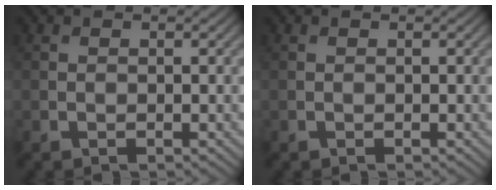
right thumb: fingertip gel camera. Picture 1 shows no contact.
{"total": 0.0}